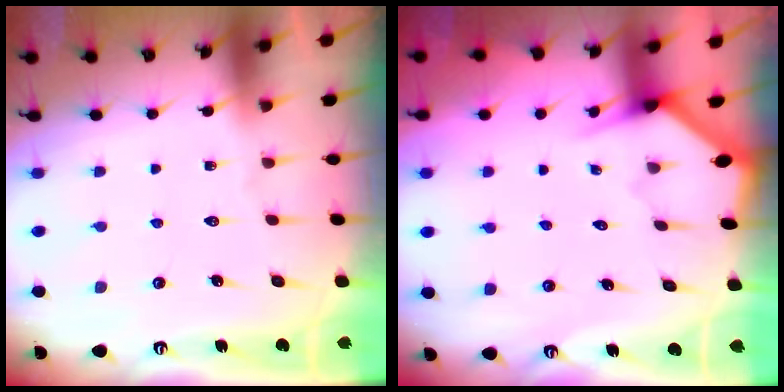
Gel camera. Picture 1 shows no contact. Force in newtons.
{"total": 2.9, "press": 2.9, "slide": 0.2}